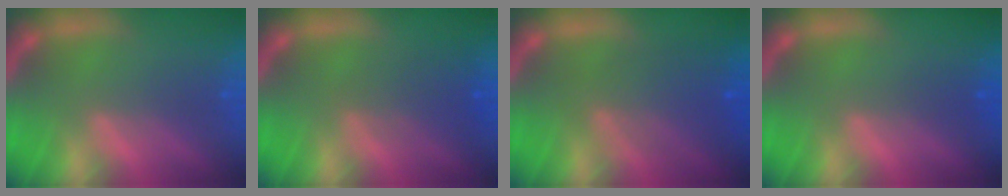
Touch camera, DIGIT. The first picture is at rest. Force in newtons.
{"total": 2.9}
{"total": 5.6}
{"total": 0.9}